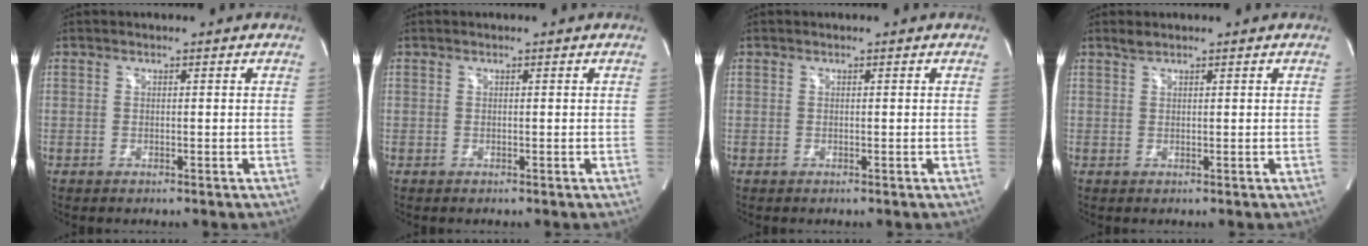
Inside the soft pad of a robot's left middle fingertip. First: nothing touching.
{"total": 0.0}
{"total": 0.0}
{"total": 0.9, "force": [0.9, 0.0, 0.3], "torque": [-0.012, 0.004, 0.022]}